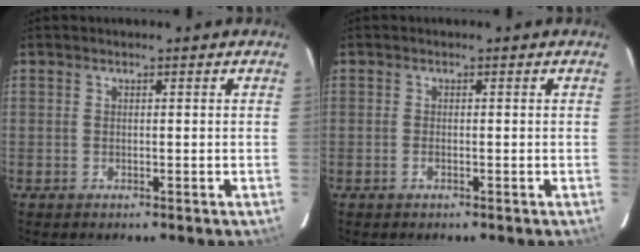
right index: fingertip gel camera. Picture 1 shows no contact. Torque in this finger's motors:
{"motor_torque": [-0.06, 0.15, -0.07, -0.01]}